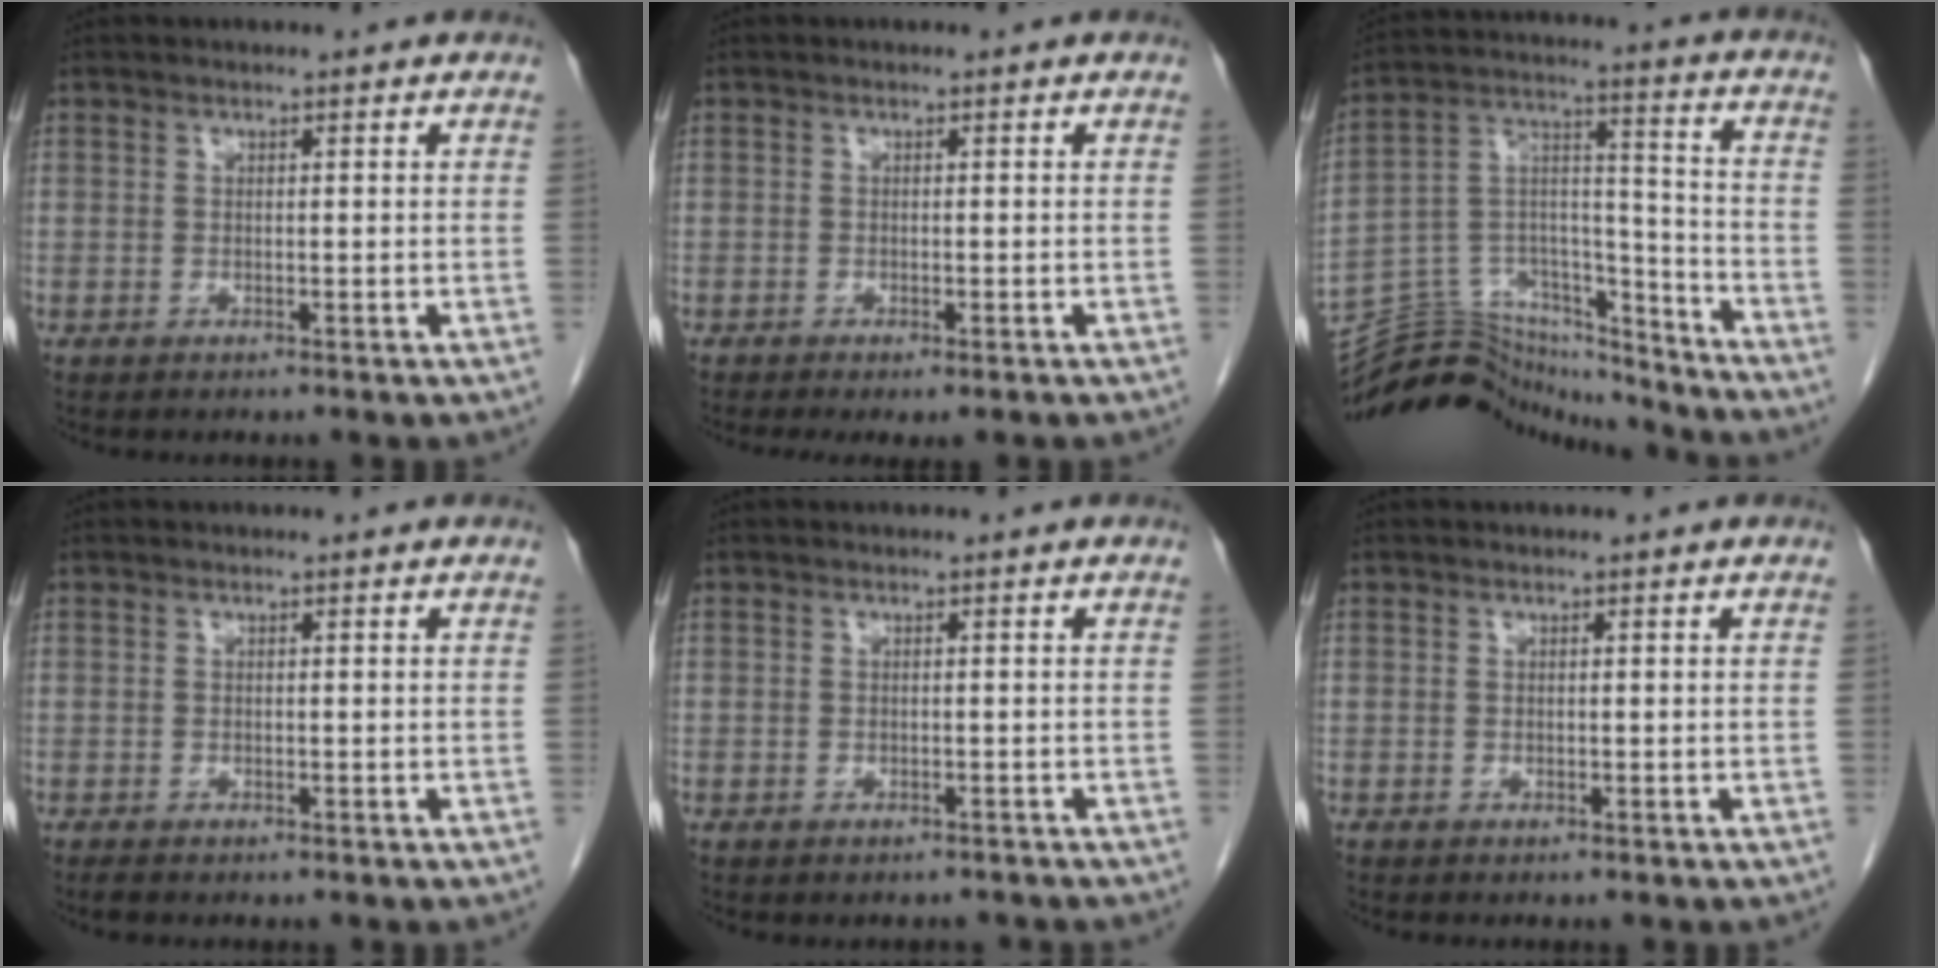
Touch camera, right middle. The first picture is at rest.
{"total": 4.7, "force": [-3.7, 0.8, 2.7], "torque": [-0.029, -0.012, -0.051]}
{"total": 19.2, "force": [-18.6, 3.8, 2.9], "torque": [-0.059, 0.049, -0.301]}
{"total": 0.8, "force": [-0.7, 0.3, 0.4], "torque": [-0.013, -0.003, -0.011]}
{"total": 2.1, "force": [-1.9, 0.7, 0.6], "torque": [-0.015, -0.002, -0.023]}
{"total": 0.0}